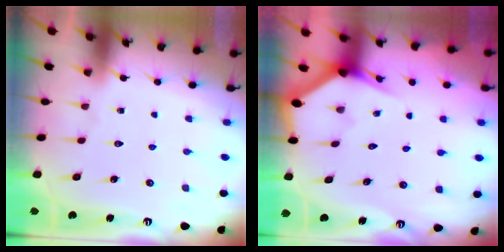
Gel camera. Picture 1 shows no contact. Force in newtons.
{"total": 2.8, "press": 2.8, "slide": 0.1}